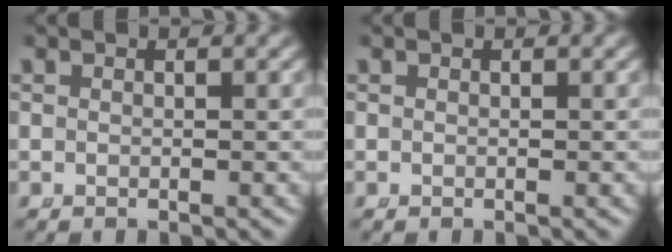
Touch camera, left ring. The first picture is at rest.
{"total": 0.0}